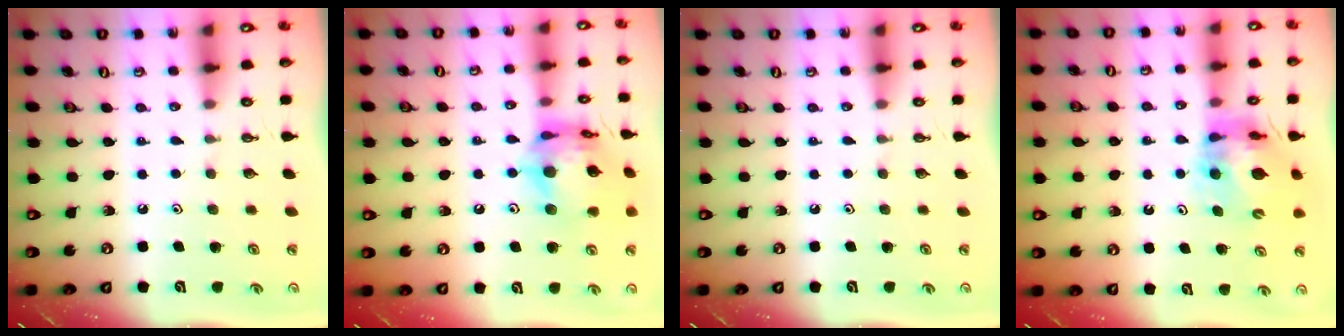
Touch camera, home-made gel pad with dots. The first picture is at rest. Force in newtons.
{"total": 16.7, "press": 16.6, "slide": 1.7}
{"total": 0.0}
{"total": 12.4, "press": 12.3, "slide": 1.4}